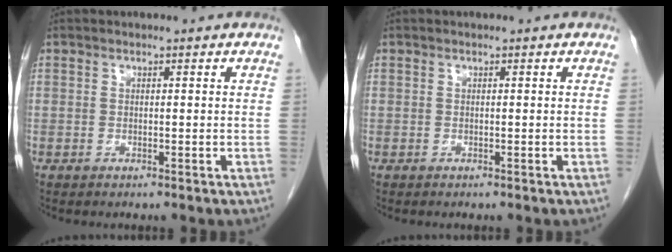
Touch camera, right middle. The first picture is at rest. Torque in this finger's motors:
{"motor_torque": [0.27, 0.15, 0.01, 0.00]}